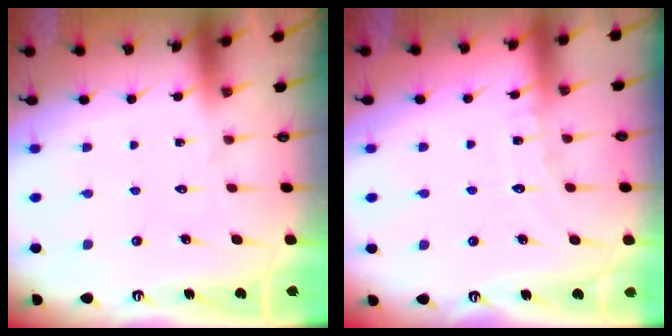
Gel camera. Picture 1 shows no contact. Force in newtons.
{"total": 6.0, "press": 6.0, "slide": 0.2}